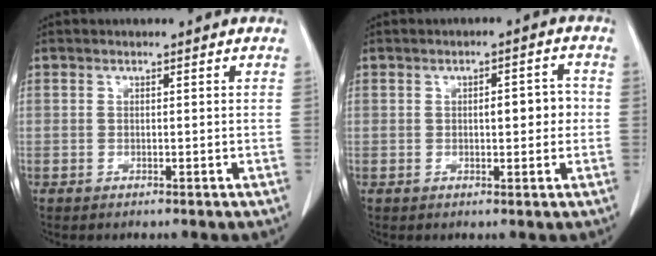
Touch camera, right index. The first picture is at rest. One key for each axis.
{"total": 4.3, "fx": 0.2, "fy": 1.7, "fz": 4.0, "tx": -0.052, "ty": 0.013, "tz": 0.004}